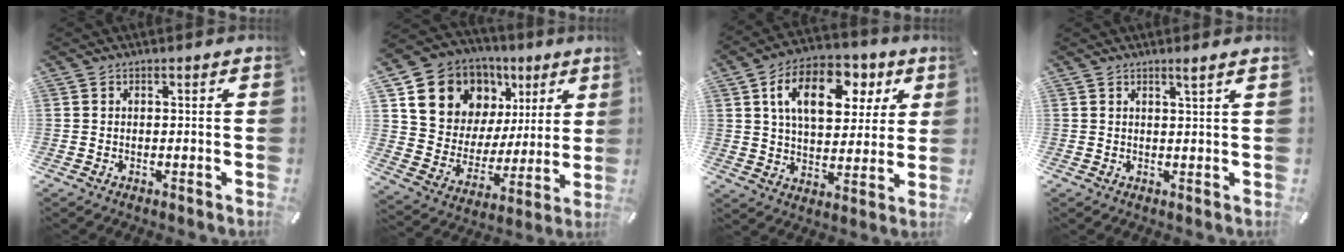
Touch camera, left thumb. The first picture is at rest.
{"total": 13.1, "force": [7.5, 10.5, 2.5], "torque": [-0.061, -0.062, 0.147]}
{"total": 15.8, "force": [6.4, 10.1, 10.4], "torque": [-0.159, -0.011, 0.109]}
{"total": 2.2, "force": [1.6, -0.3, 1.6], "torque": [-0.032, -0.004, 0.027]}